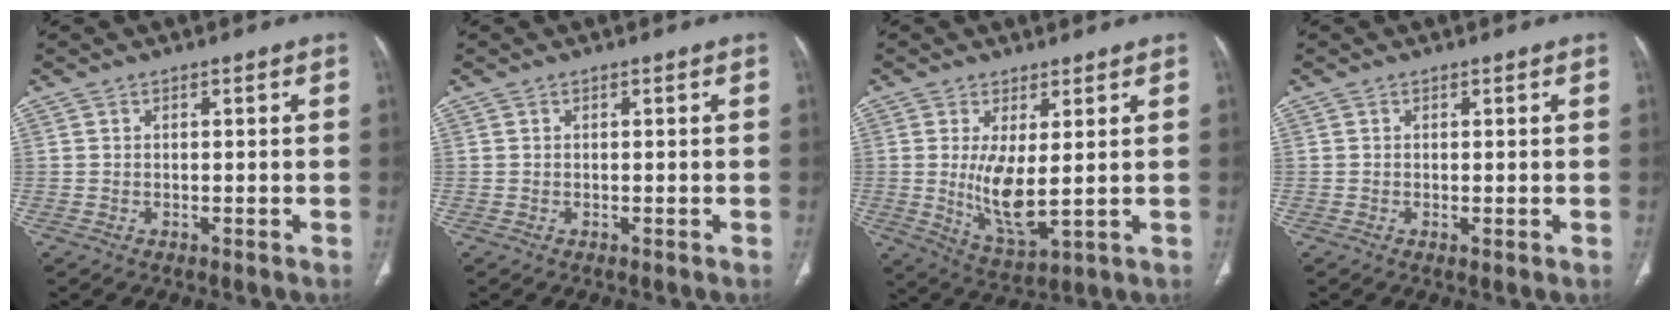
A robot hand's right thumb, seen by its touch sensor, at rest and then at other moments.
{"total": 0.0}
{"total": 8.4, "force": [0.6, 2.7, 7.9], "torque": [-0.154, -0.031, 0.026]}
{"total": 0.6, "force": [-0.1, 0.2, 0.6], "torque": [-0.017, -0.004, -0.002]}